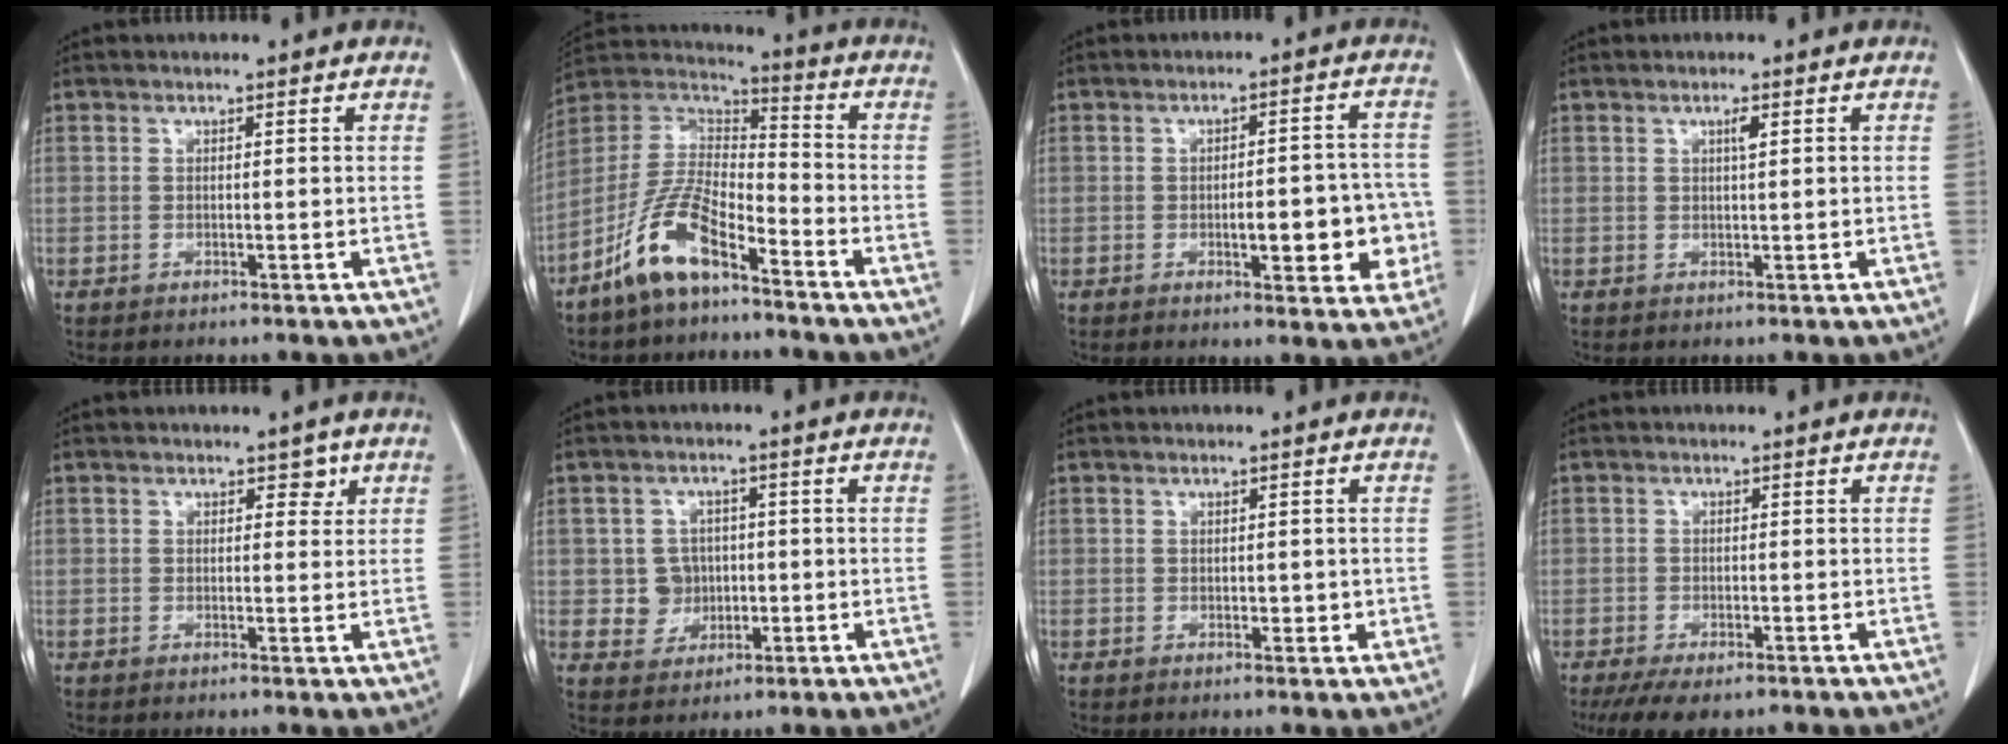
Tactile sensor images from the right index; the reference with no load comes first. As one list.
[{"total": 12.2, "force": [-7.8, 3.8, 8.6], "torque": [-0.188, 0.006, -0.152]}, {"total": 9.5, "force": [-2.0, 3.3, 8.7], "torque": [-0.106, 0.017, -0.017]}, {"total": 1.7, "force": [0.8, 0.3, 1.5], "torque": [-0.028, -0.002, 0.013]}, {"total": 2.2, "force": [1.3, 1.4, 1.2], "torque": [-0.010, -0.001, 0.018]}, {"total": 3.4, "force": [-0.1, 3.3, 1.0], "torque": [-0.008, 0.005, 0.003]}, {"total": 1.7, "force": [0.0, 1.0, 1.4], "torque": [-0.019, -0.003, 0.003]}, {"total": 6.1, "force": [-4.1, 2.6, 3.7], "torque": [-0.058, -0.011, -0.063]}]